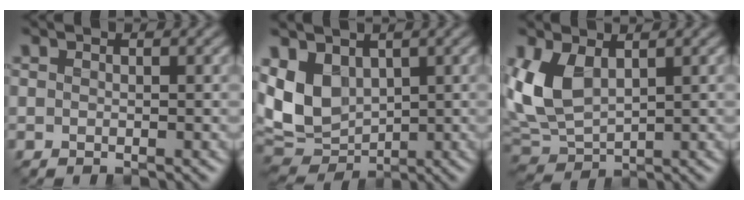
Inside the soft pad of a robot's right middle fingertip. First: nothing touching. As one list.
[{"total": 7.8, "force": [1.3, 5.5, 5.3], "torque": [-0.130, -0.005, 0.023]}, {"total": 5.7, "force": [1.2, 3.5, 4.4], "torque": [-0.104, -0.004, 0.020]}]